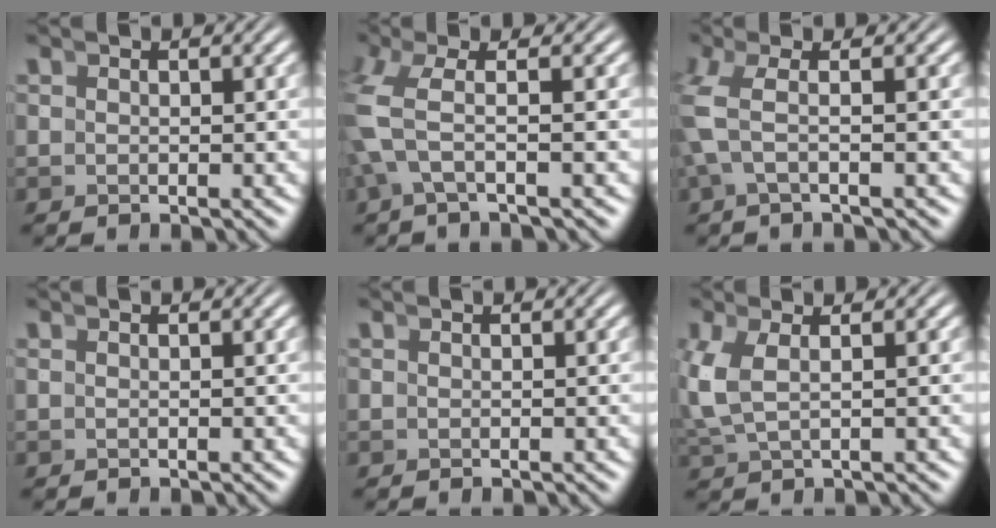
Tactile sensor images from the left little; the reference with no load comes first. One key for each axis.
{"total": 3.8, "fx": 0.3, "fy": 1.5, "fz": 3.5, "tx": -0.080, "ty": 0.008, "tz": -0.002}
{"total": 2.8, "fx": 0.4, "fy": 0.7, "fz": 2.7, "tx": -0.062, "ty": 0.012, "tz": 0.001}
{"total": 0.0}
{"total": 0.0}
{"total": 3.1, "fx": 0.3, "fy": 1.9, "fz": 2.5, "tx": -0.067, "ty": 0.000, "tz": 0.010}